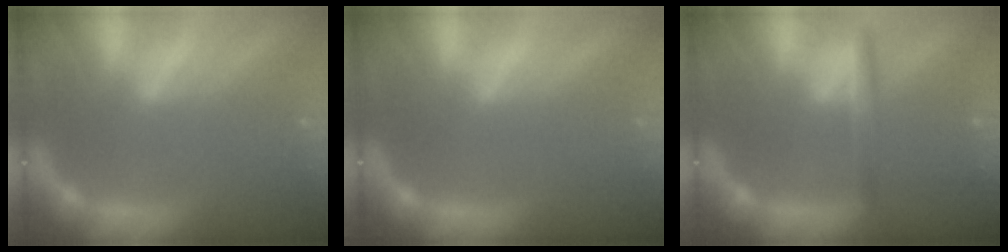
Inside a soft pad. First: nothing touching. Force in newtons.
{"total": 0.0}
{"total": 2.4}